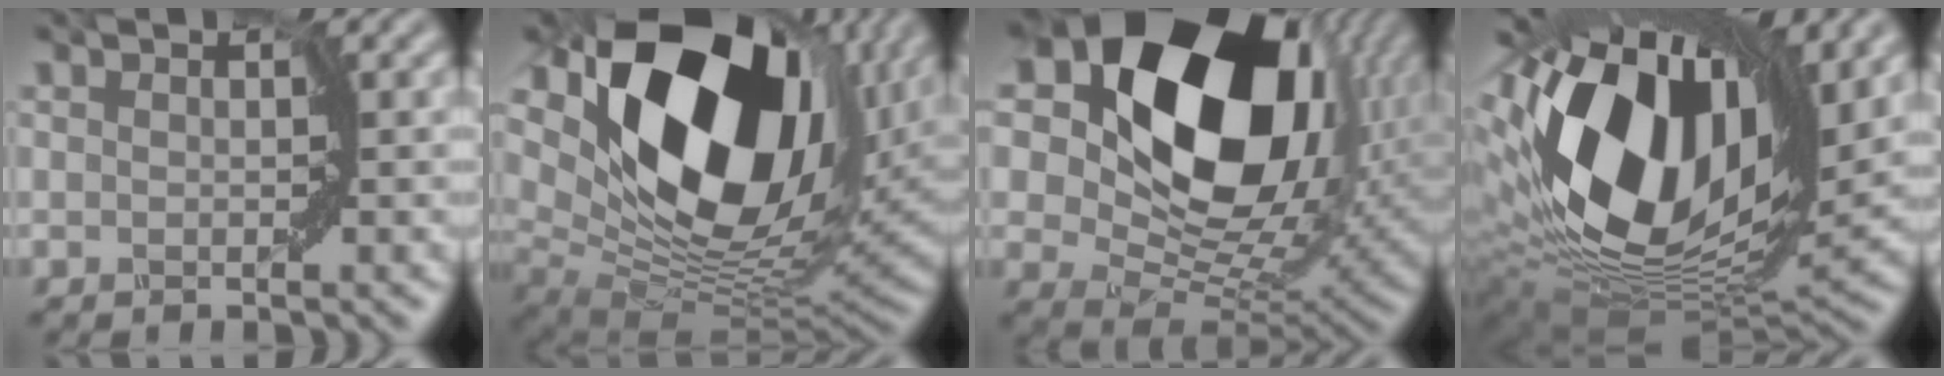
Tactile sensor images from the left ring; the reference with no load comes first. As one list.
[{"total": 18.9, "force": [8.6, 10.6, 13.0], "torque": [-0.246, 0.017, 0.164]}, {"total": 21.2, "force": [8.5, 13.4, 14.0], "torque": [-0.273, 0.028, 0.162]}, {"total": 17.2, "force": [4.9, 10.3, 12.9], "torque": [-0.282, 0.011, 0.085]}]